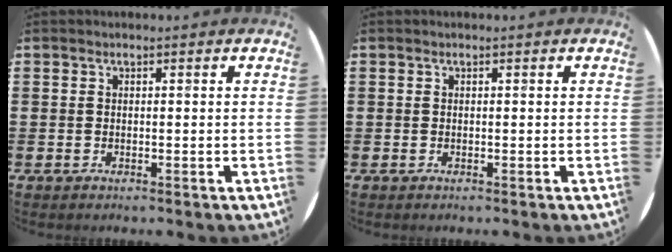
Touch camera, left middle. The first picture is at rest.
{"total": 0.0}